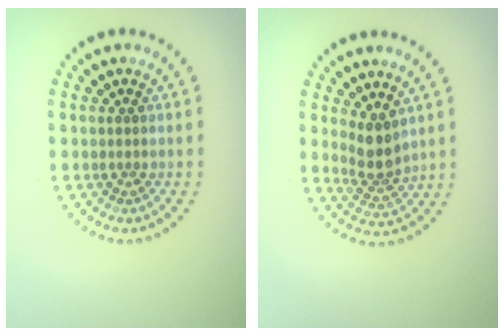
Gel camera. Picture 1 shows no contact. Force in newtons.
{"total": 2.9, "press": 2.3, "slide": 1.8}